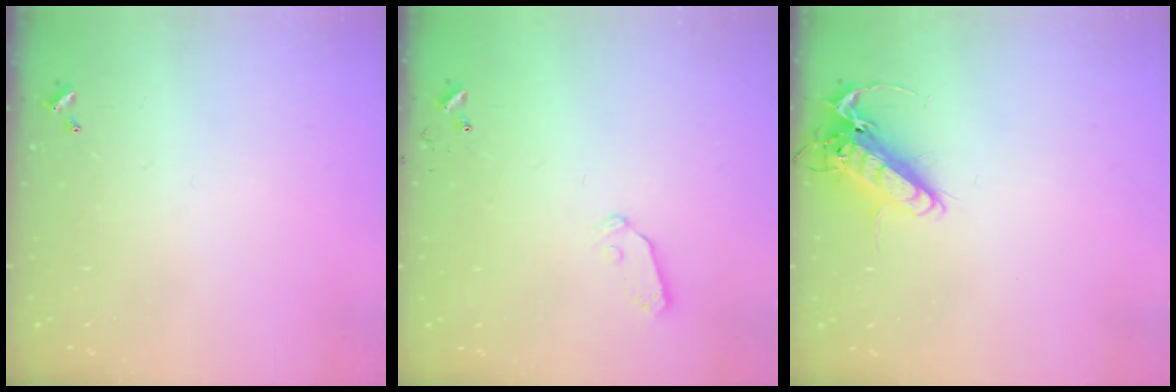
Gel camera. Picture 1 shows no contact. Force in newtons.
{"total": 5.6, "press": 5.6, "slide": 0.3}
{"total": 13.3, "press": 13.1, "slide": 2.4}